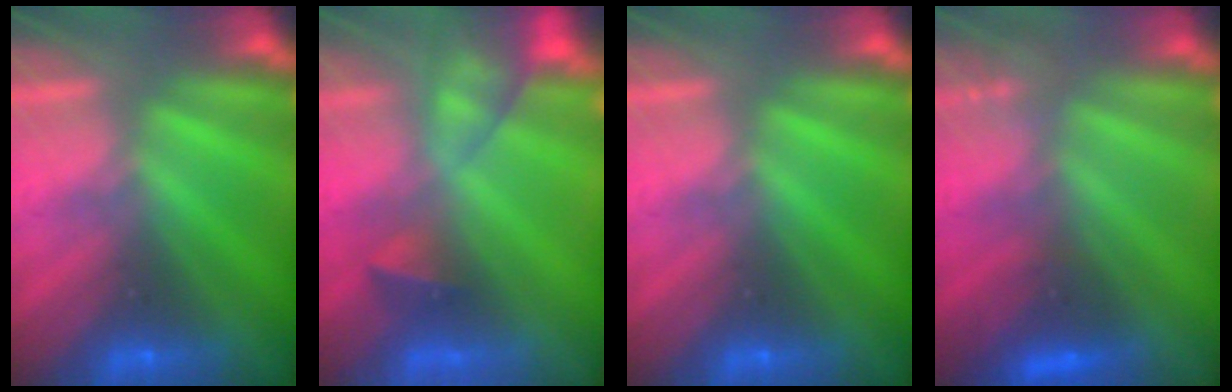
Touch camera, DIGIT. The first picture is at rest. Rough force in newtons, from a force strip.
{"total": 7.8}
{"total": 0.0}
{"total": 4.5}